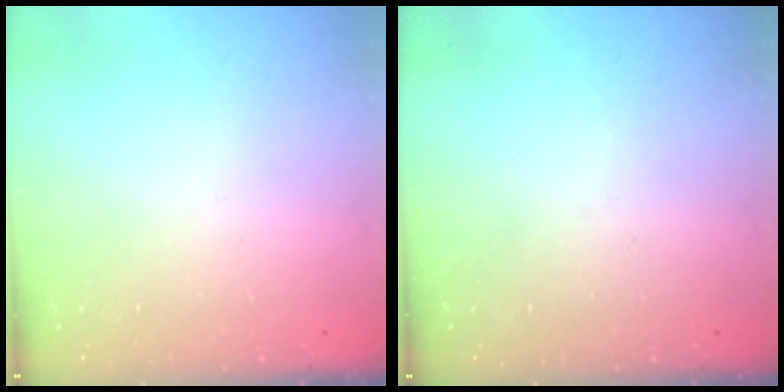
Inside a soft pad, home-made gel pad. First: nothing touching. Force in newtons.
{"total": 0.0}